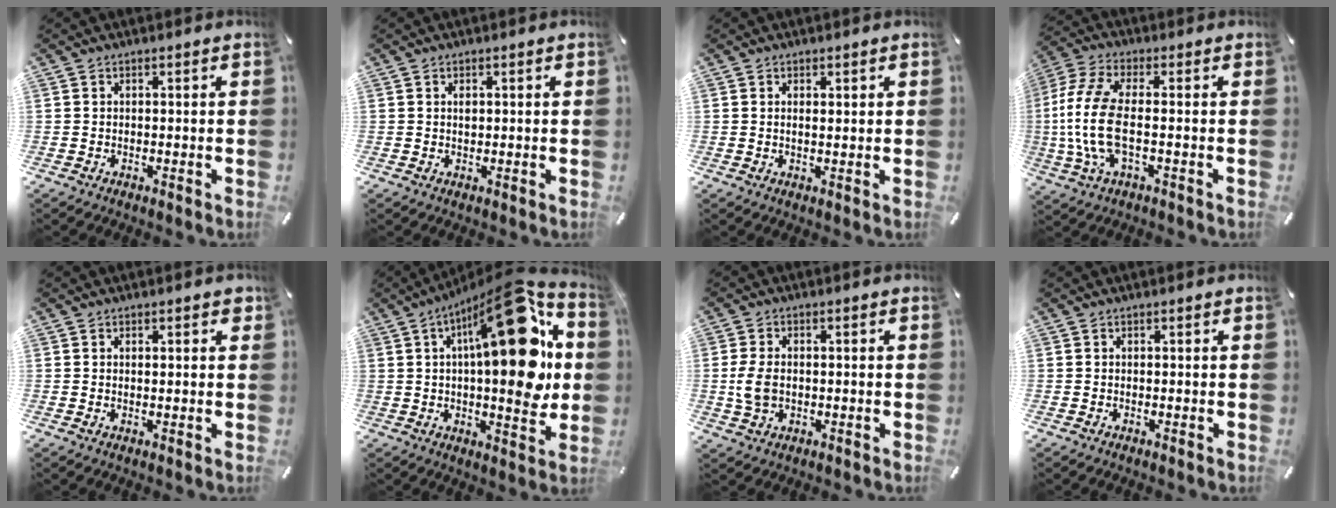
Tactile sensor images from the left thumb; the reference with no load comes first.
{"total": 1.0, "force": [0.2, 0.6, 0.8], "torque": [-0.018, 0.002, 0.004]}
{"total": 0.9, "force": [0.6, 0.3, 0.7], "torque": [-0.014, 0.001, 0.010]}
{"total": 12.2, "force": [-1.0, 4.7, 11.2], "torque": [-0.255, -0.020, -0.023]}
{"total": 1.3, "force": [0.9, 0.7, 0.7], "torque": [0.000, -0.003, 0.011]}
{"total": 25.7, "force": [7.4, 9.6, 22.7], "torque": [-0.333, -0.047, 0.109]}
{"total": 5.9, "force": [-0.5, 4.2, 4.2], "torque": [-0.104, 0.001, -0.012]}
{"total": 0.0}